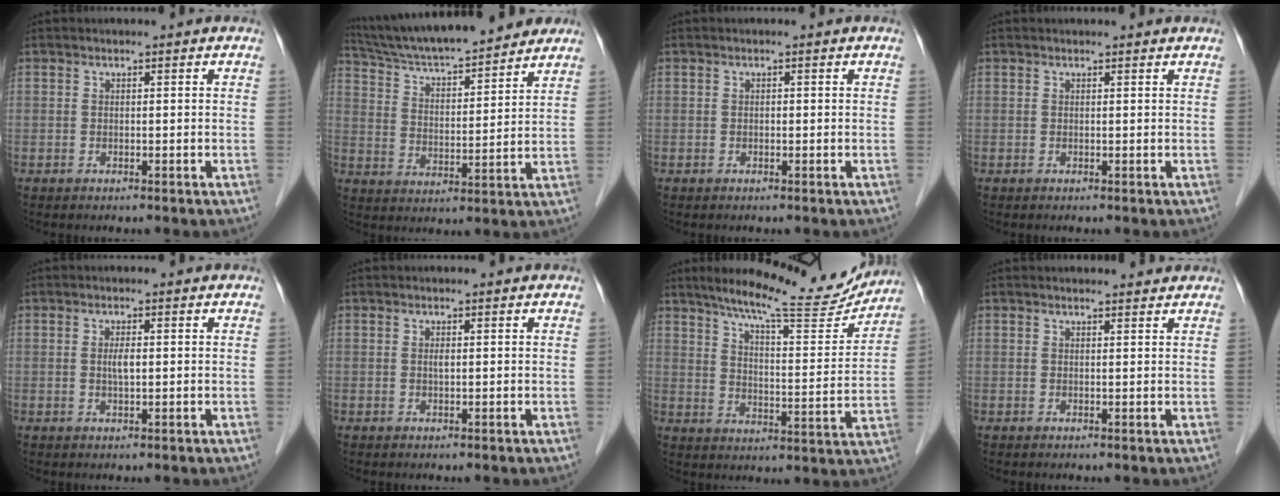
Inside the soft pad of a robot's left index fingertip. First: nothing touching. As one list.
[{"total": 20.1, "force": [17.9, 2.8, 8.7], "torque": [-0.149, 0.025, 0.281]}, {"total": 0.0}, {"total": 1.2, "force": [1.2, 0.0, 0.1], "torque": [-0.011, 0.002, 0.012]}, {"total": 1.8, "force": [0.2, 0.4, 1.7], "torque": [-0.035, 0.000, 0.005]}, {"total": 0.7, "force": [0.2, 0.1, 0.7], "torque": [-0.018, 0.000, 0.005]}, {"total": 16.9, "force": [15.1, 1.7, 7.3], "torque": [-0.112, -0.019, 0.209]}, {"total": 3.1, "force": [3.0, 0.4, 0.5], "torque": [-0.012, 0.006, 0.034]}]